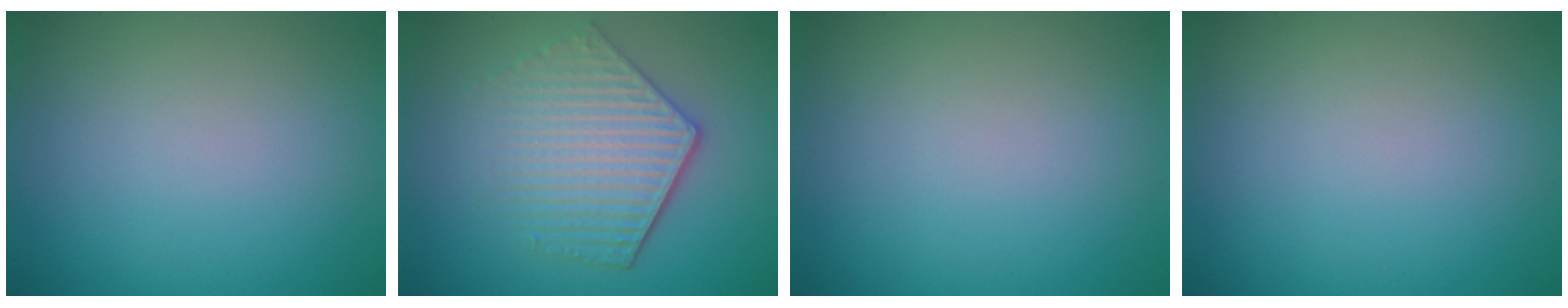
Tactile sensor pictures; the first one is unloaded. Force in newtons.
{"total": 5.5, "press": 4.2, "slide": 3.6}
{"total": 0.0}
{"total": 0.0}